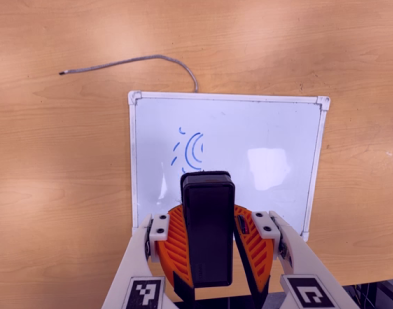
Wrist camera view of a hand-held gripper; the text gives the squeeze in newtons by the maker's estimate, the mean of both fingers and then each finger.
{"total": 9.2, "left": 9.1, "right": 9.4}